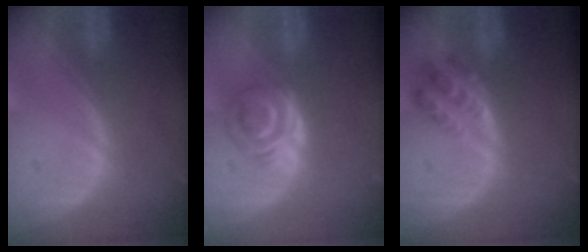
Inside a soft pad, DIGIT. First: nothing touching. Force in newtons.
{"total": 6.3, "press": 5.2, "slide": 3.5}
{"total": 4.4, "press": 4.1, "slide": 1.7}